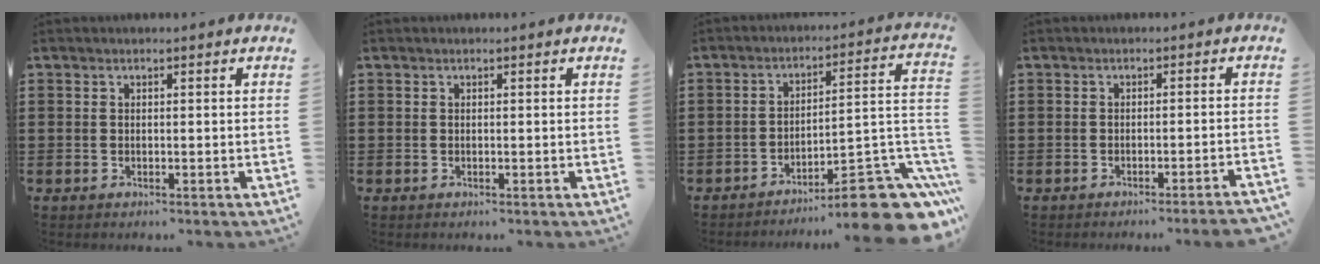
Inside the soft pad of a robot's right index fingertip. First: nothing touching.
{"total": 0.0}
{"total": 11.3, "force": [-8.4, 2.0, 7.3], "torque": [-0.083, 0.019, -0.151]}
{"total": 1.9, "force": [-1.6, -0.5, 1.0], "torque": [-0.017, -0.001, -0.031]}